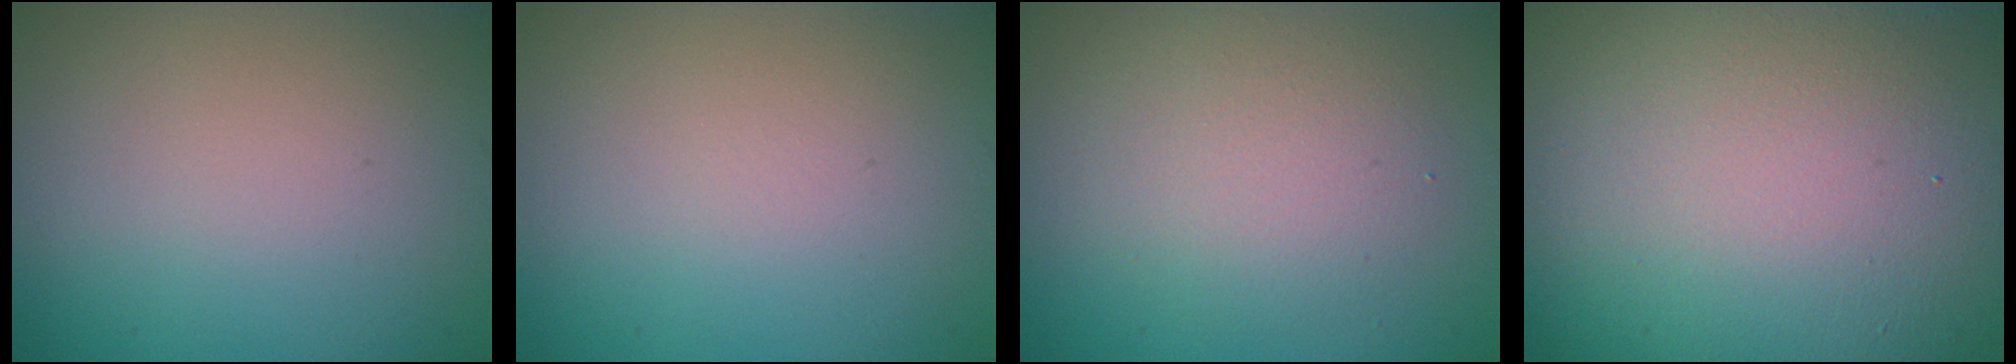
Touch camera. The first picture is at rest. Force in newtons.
{"total": 0.0}
{"total": 3.7, "press": 3.7, "slide": 0.2}
{"total": 20.1, "press": 20.0, "slide": 1.2}